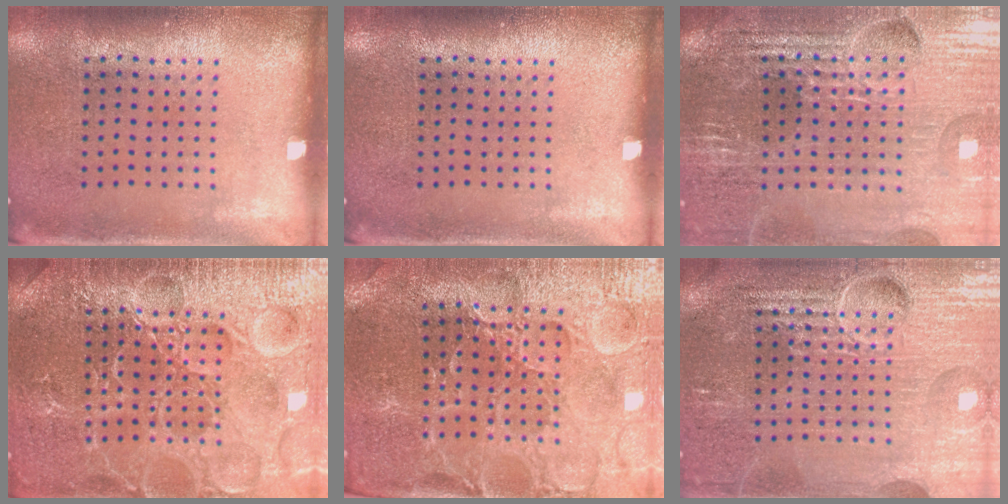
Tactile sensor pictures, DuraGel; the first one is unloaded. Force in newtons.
{"total": 0.0}
{"total": 4.2, "press": 4.0, "slide": 1.1}
{"total": 7.5, "press": 7.5, "slide": 1.0}
{"total": 3.3, "press": 3.3, "slide": 0.5}
{"total": 7.1, "press": 7.0, "slide": 0.9}